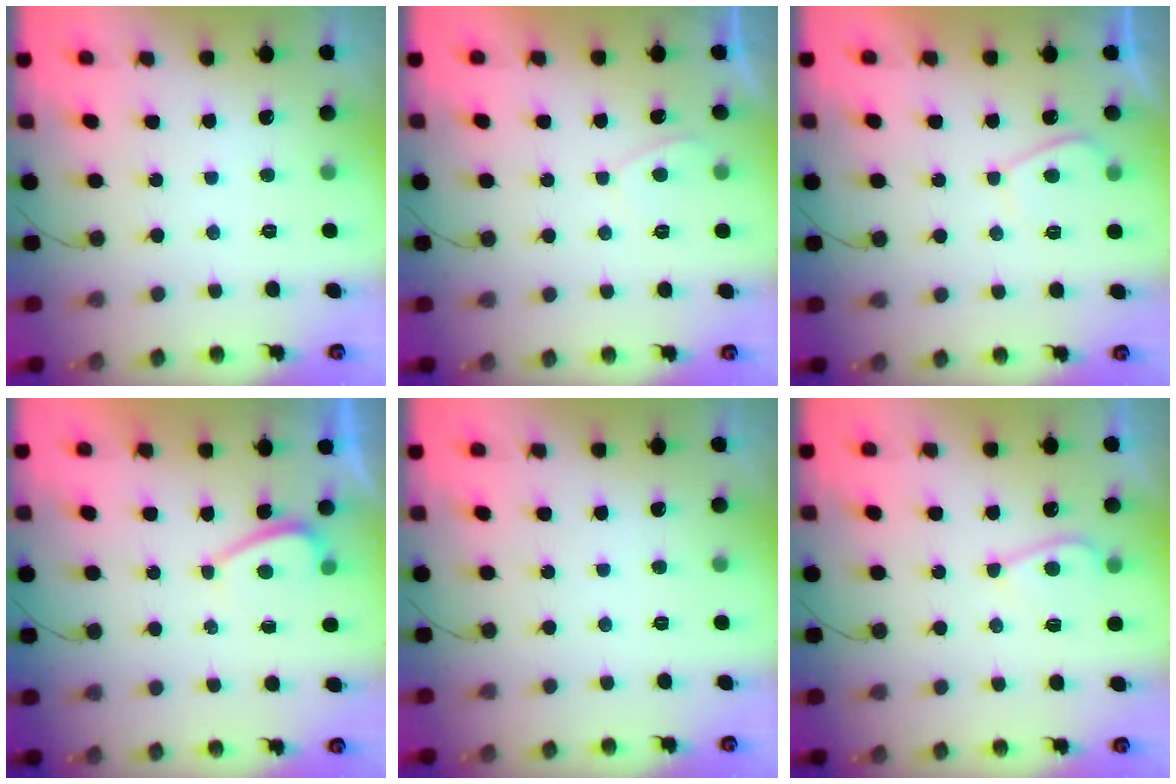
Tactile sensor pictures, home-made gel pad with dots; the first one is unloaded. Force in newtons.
{"total": 1.2, "press": 1.1, "slide": 0.5}
{"total": 3.1, "press": 3.1, "slide": 0.7}
{"total": 1.0, "press": 0.9, "slide": 0.5}
{"total": 0.0}
{"total": 4.3, "press": 4.2, "slide": 0.8}